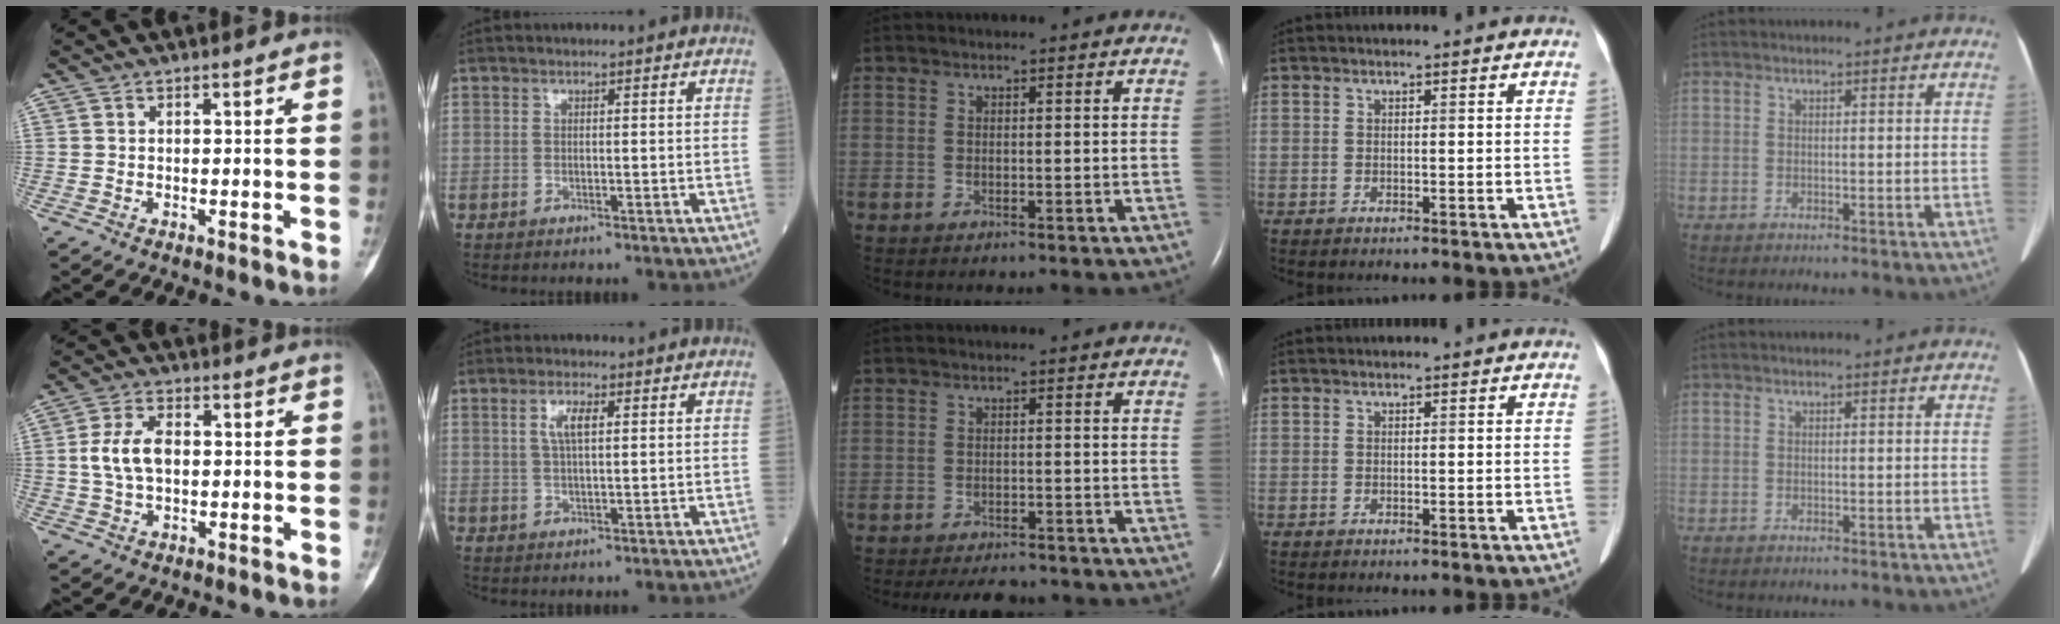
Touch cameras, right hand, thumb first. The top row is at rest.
{"thumb": {"total": 7.0, "force": [0.3, 4.2, 5.7], "torque": [-0.113, 0.012, 0.004]}, "index": {"total": 3.6, "force": [1.2, 0.9, 3.3], "torque": [-0.070, 0.004, 0.026]}, "middle": {"total": 6.7, "force": [-6.1, 1.9, 2.1], "torque": [-0.028, -0.008, -0.081]}}